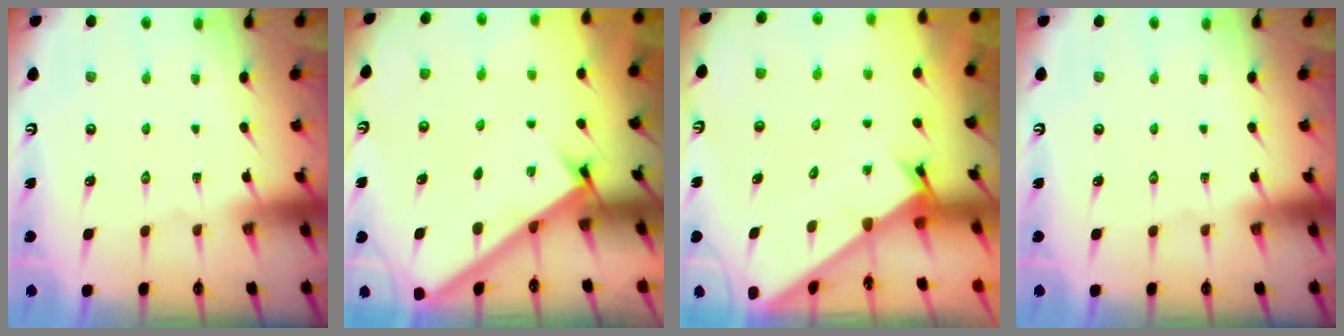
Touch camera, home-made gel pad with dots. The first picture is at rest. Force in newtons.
{"total": 2.8, "press": 2.7, "slide": 0.3}
{"total": 1.6, "press": 1.6, "slide": 0.1}
{"total": 0.0}